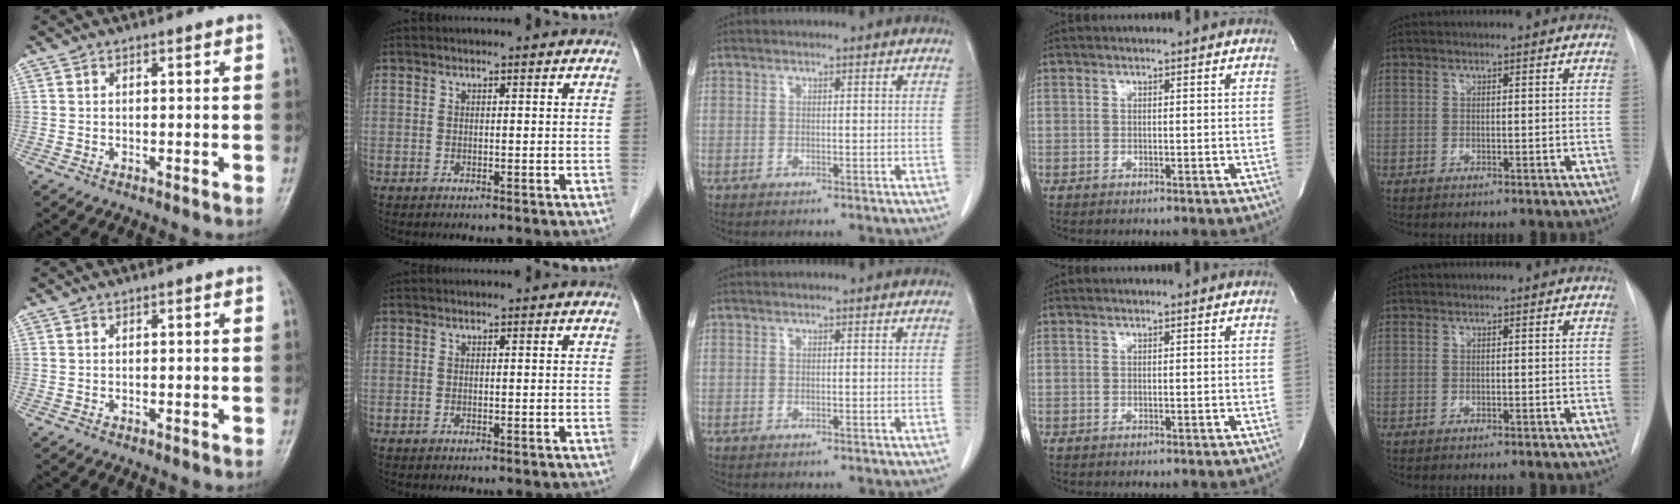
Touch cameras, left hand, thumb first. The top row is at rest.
{}